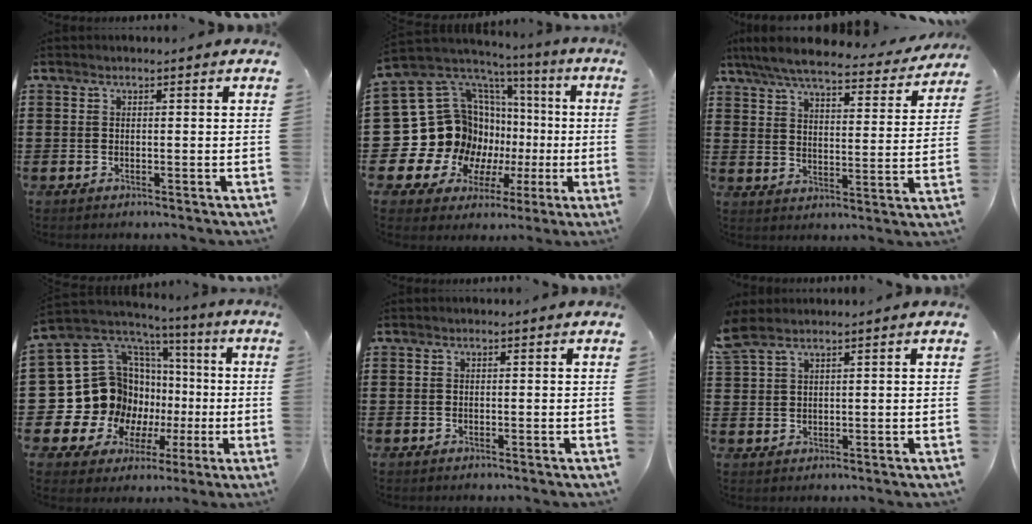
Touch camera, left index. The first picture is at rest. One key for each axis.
{"total": 19.7, "fx": -2.1, "fy": 17.7, "fz": 8.6, "tx": -0.215, "ty": -0.045, "tz": 0.020}
{"total": 7.1, "fx": 6.5, "fy": 0.6, "fz": 2.9, "tx": -0.084, "ty": -0.037, "tz": 0.112}
{"total": 18.1, "fx": -2.3, "fy": 16.4, "fz": 7.2, "tx": -0.185, "ty": -0.046, "tz": 0.008}
{"total": 0.0}
{"total": 2.6, "fx": 2.1, "fy": 0.8, "fz": 1.3, "tx": -0.032, "ty": 0.002, "tz": 0.038}